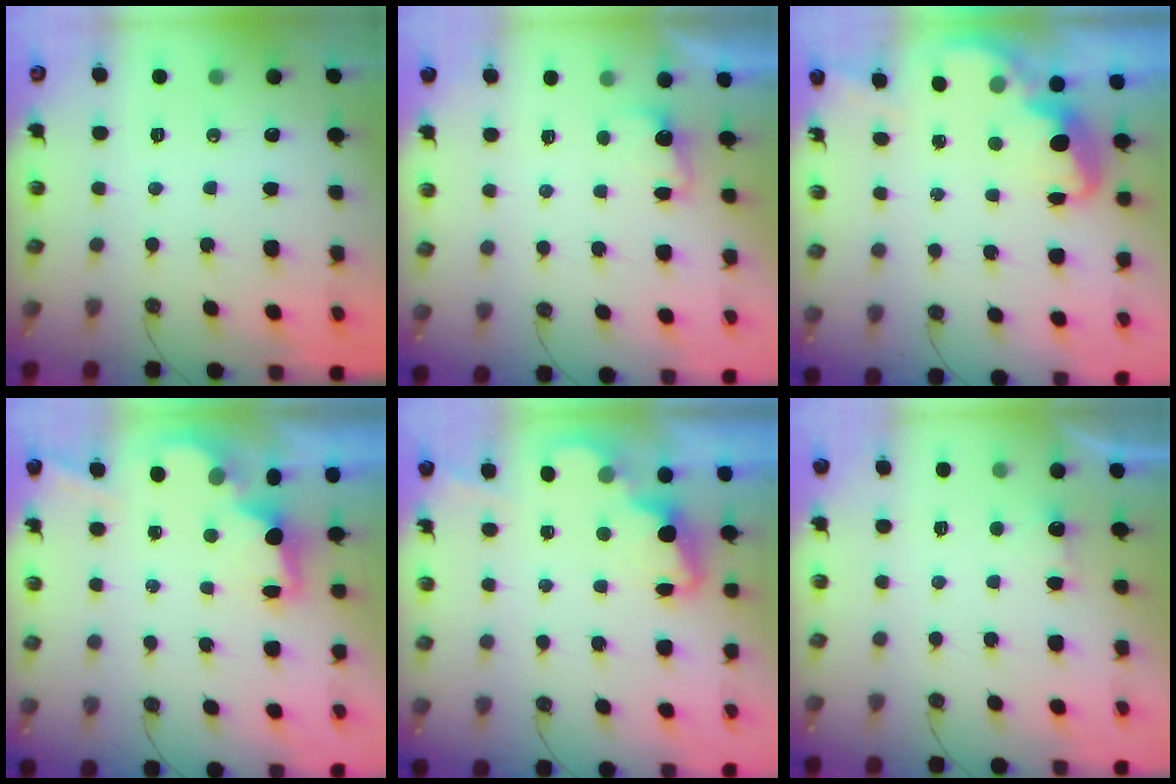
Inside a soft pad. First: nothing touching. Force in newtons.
{"total": 2.7, "press": 2.5, "slide": 0.9}
{"total": 2.7, "press": 2.6, "slide": 0.4}
{"total": 1.9, "press": 1.8, "slide": 0.6}
{"total": 2.5, "press": 2.4, "slide": 0.5}
{"total": 1.3, "press": 1.0, "slide": 0.8}